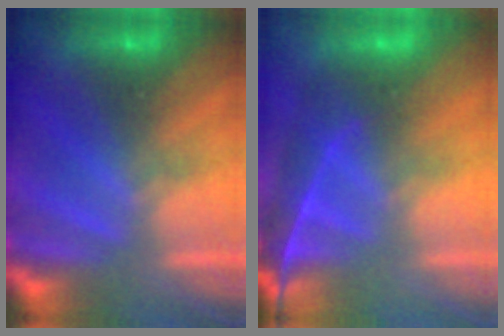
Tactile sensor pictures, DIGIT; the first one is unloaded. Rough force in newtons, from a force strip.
{"total": 4.4}